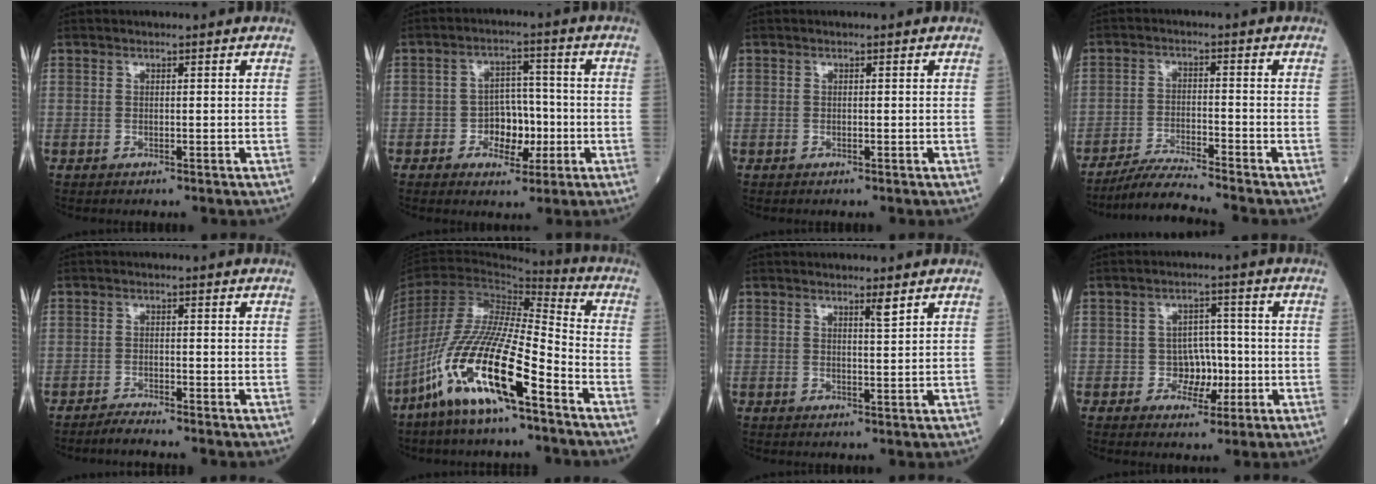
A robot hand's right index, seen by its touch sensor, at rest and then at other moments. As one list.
[{"total": 6.1, "force": [-1.7, 4.0, 4.2], "torque": [-0.065, 0.015, -0.025]}, {"total": 0.0}, {"total": 6.2, "force": [-5.7, -1.5, 1.9], "torque": [-0.038, -0.020, -0.105]}, {"total": 1.9, "force": [-1.8, -0.5, 0.4], "torque": [-0.015, -0.006, -0.034]}, {"total": 18.6, "force": [-10.4, 2.6, 15.2], "torque": [-0.328, -0.034, -0.196]}, {"total": 1.6, "force": [1.1, -0.2, 1.1], "torque": [-0.020, -0.006, 0.019]}, {"total": 4.4, "force": [-1.1, 3.6, 2.3], "torque": [-0.027, 0.011, -0.012]}]